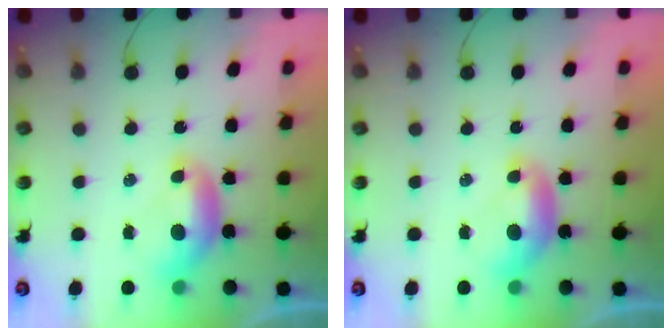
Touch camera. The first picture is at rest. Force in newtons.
{"total": 0.0}